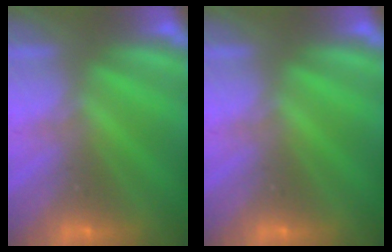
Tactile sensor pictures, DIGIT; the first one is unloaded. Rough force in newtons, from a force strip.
{"total": 0.0}